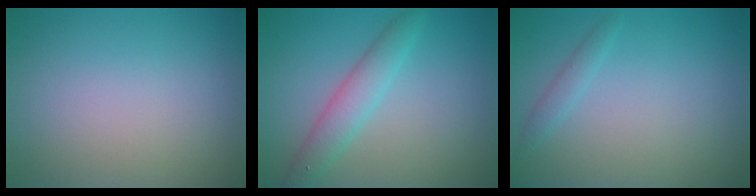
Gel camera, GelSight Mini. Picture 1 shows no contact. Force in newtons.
{"total": 3.0, "press": 3.0, "slide": 0.1}
{"total": 1.0, "press": 1.0, "slide": 0.1}